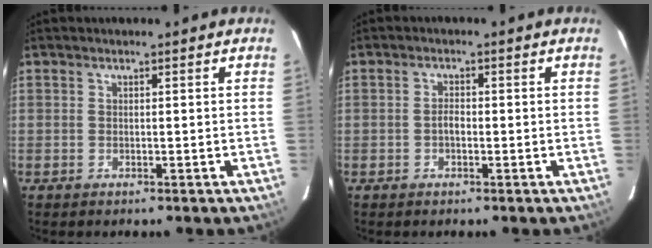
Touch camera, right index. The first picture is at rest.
{"total": 1.5, "force": [-0.5, 0.8, 1.1], "torque": [-0.021, 0.006, -0.010]}